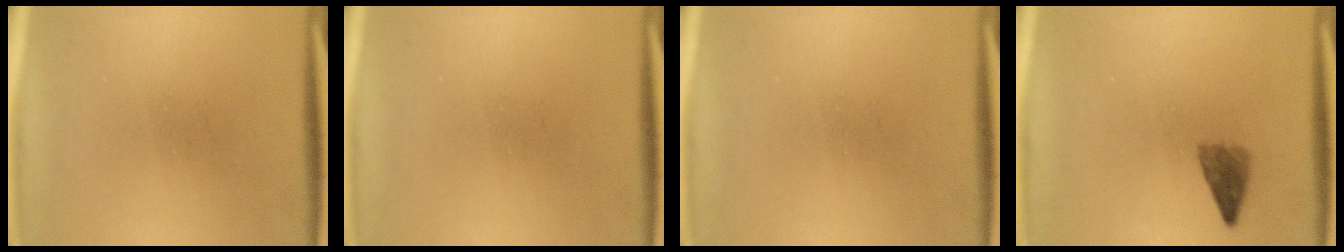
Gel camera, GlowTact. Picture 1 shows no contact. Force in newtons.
{"total": 0.0}
{"total": 0.0}
{"total": 2.4}